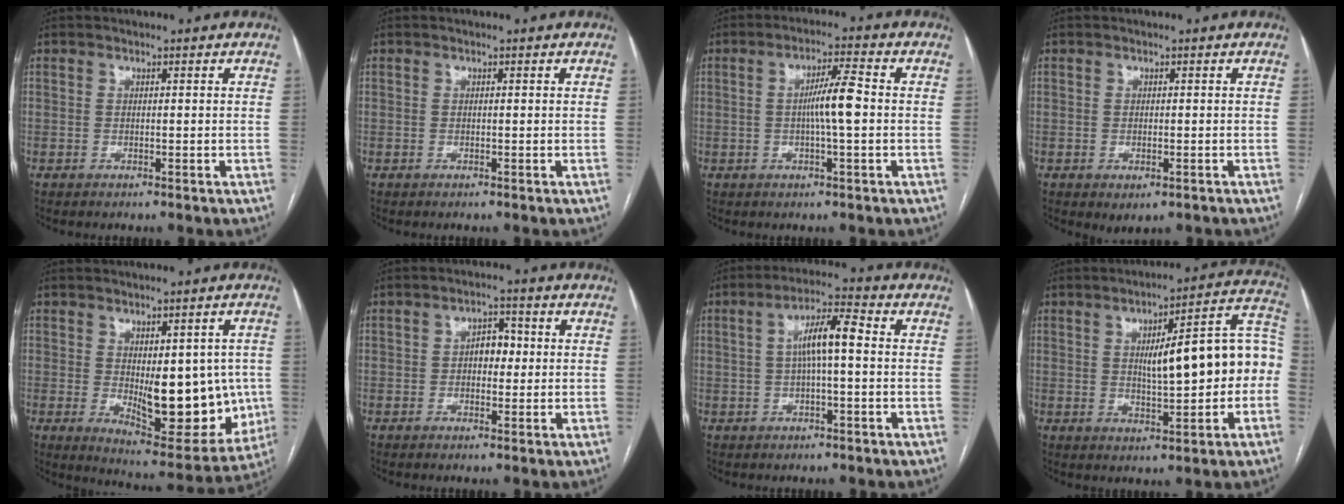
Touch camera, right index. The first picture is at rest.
{"total": 0.0}
{"total": 6.2, "force": [-0.2, 0.3, 6.2], "torque": [-0.111, 0.007, -0.006]}
{"total": 2.1, "force": [-0.9, 1.1, 1.5], "torque": [-0.022, -0.003, -0.003]}
{"total": 15.3, "force": [-1.1, 6.6, 13.8], "torque": [-0.177, -0.008, 0.008]}
{"total": 3.7, "force": [0.1, 2.2, 2.9], "torque": [-0.043, 0.015, 0.001]}
{"total": 7.1, "force": [0.6, 1.1, 7.0], "torque": [-0.128, 0.022, 0.008]}
{"total": 15.0, "force": [0.1, 3.5, 14.6], "torque": [-0.193, 0.044, 0.007]}